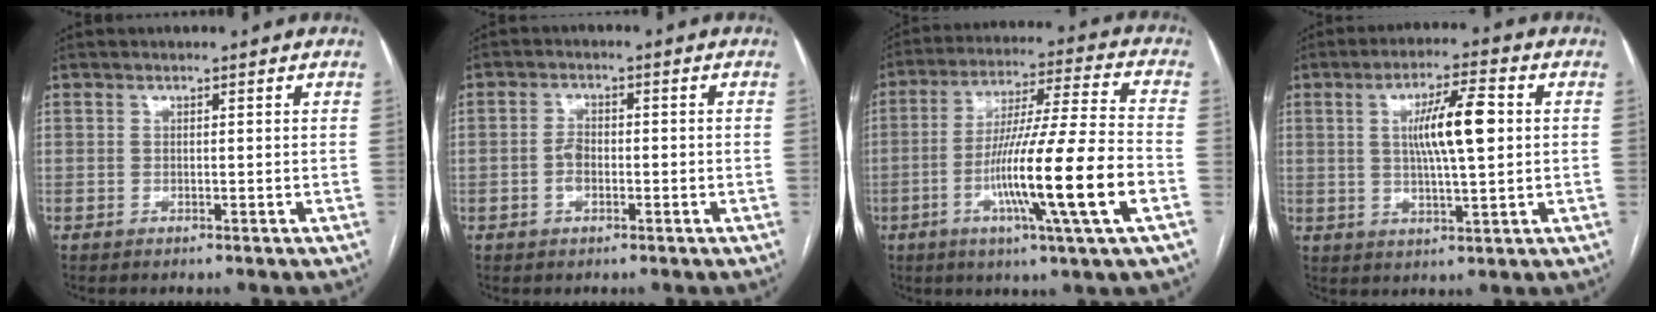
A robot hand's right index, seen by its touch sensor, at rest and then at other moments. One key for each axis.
{"total": 2.6, "fx": -0.8, "fy": 1.5, "fz": 2.0, "tx": -0.039, "ty": 0.008, "tz": -0.014}
{"total": 17.4, "fx": -5.3, "fy": -1.1, "fz": 16.6, "tx": -0.299, "ty": -0.011, "tz": -0.097}
{"total": 9.3, "fx": 1.5, "fy": 1.2, "fz": 9.1, "tx": -0.161, "ty": 0.008, "tz": 0.027}